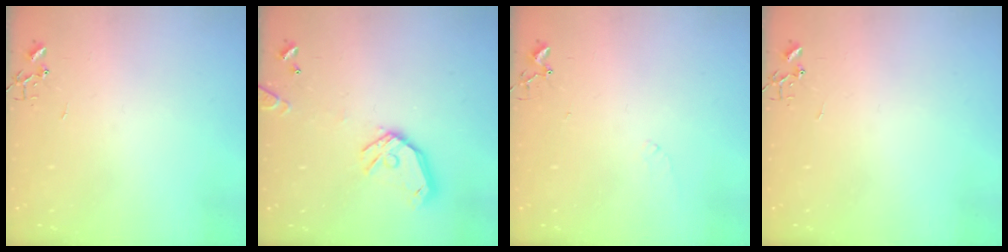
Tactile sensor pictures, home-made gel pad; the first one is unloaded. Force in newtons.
{"total": 14.4, "press": 14.2, "slide": 2.1}
{"total": 5.5, "press": 5.5, "slide": 0.8}
{"total": 0.0}